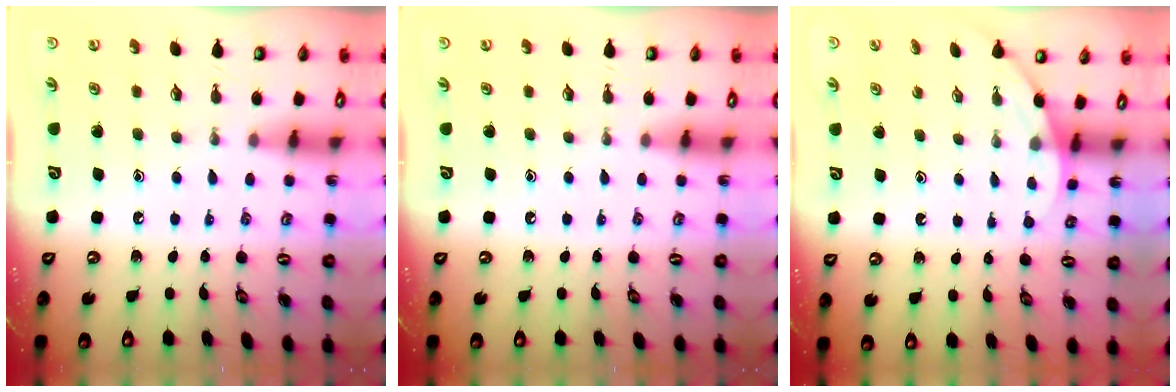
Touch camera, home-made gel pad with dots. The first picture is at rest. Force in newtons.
{"total": 0.0}
{"total": 2.0, "press": 2.0, "slide": 0.0}